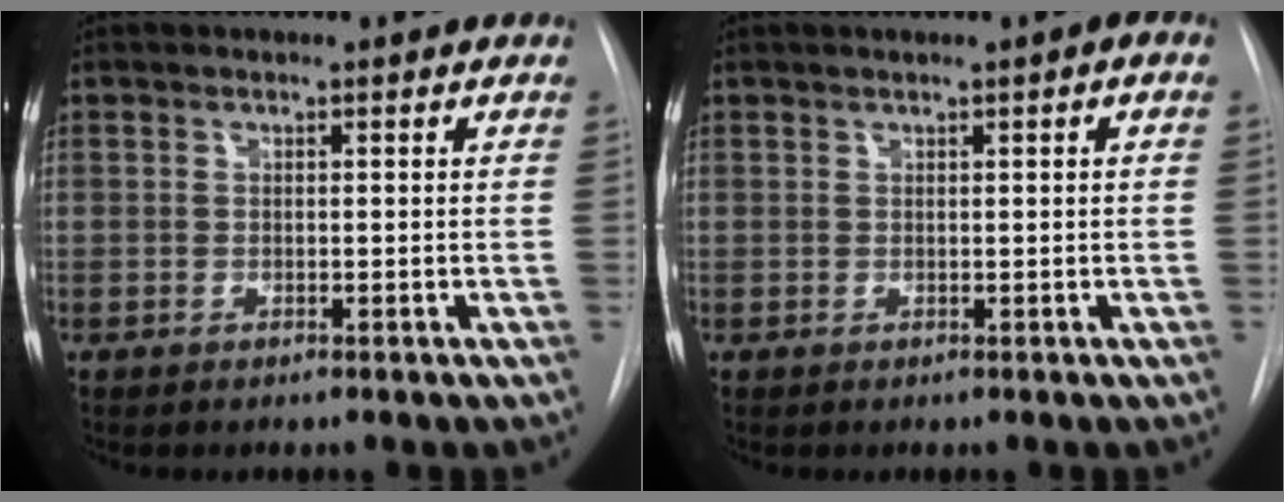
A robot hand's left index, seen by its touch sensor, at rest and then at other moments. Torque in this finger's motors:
{"motor_torque": [0.11, -0.19, -0.09, 0.01]}